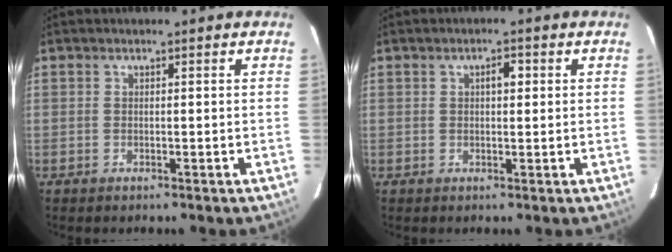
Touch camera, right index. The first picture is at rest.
{"total": 2.0, "force": [0.5, 0.8, 1.7], "torque": [-0.029, 0.007, 0.007]}